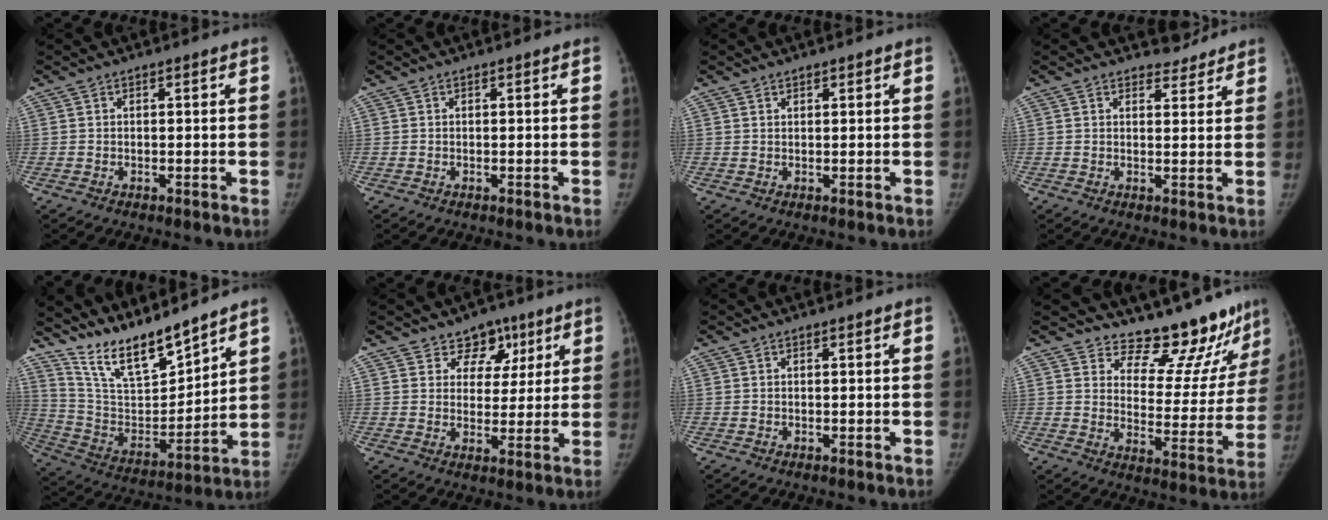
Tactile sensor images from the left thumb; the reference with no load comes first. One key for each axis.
{"total": 0.0}
{"total": 0.9, "fx": 0.7, "fy": 0.5, "fz": 0.1, "tx": 0.007, "ty": -0.005, "tz": 0.010}
{"total": 3.1, "fx": 2.8, "fy": 1.2, "fz": -0.2, "tx": 0.020, "ty": -0.023, "tz": 0.035}
{"total": 15.5, "fx": 13.6, "fy": 3.2, "fz": 6.8, "tx": -0.095, "ty": -0.084, "tz": 0.267}
{"total": 7.6, "fx": 4.6, "fy": 5.8, "fz": 1.8, "tx": 0.017, "ty": -0.018, "tz": 0.068}
{"total": 0.0}
{"total": 16.5, "fx": 15.2, "fy": 5.4, "fz": 3.6, "tx": 0.013, "ty": -0.141, "tz": 0.192}